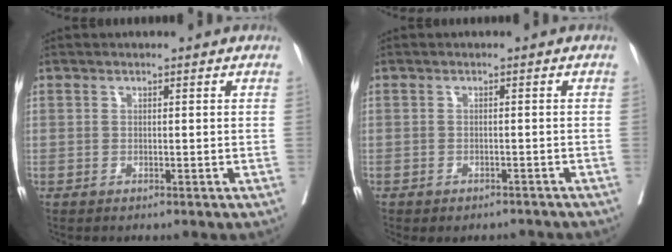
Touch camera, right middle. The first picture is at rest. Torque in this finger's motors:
{"motor_torque": [1.05, -1.09, 0.38, 0.10]}